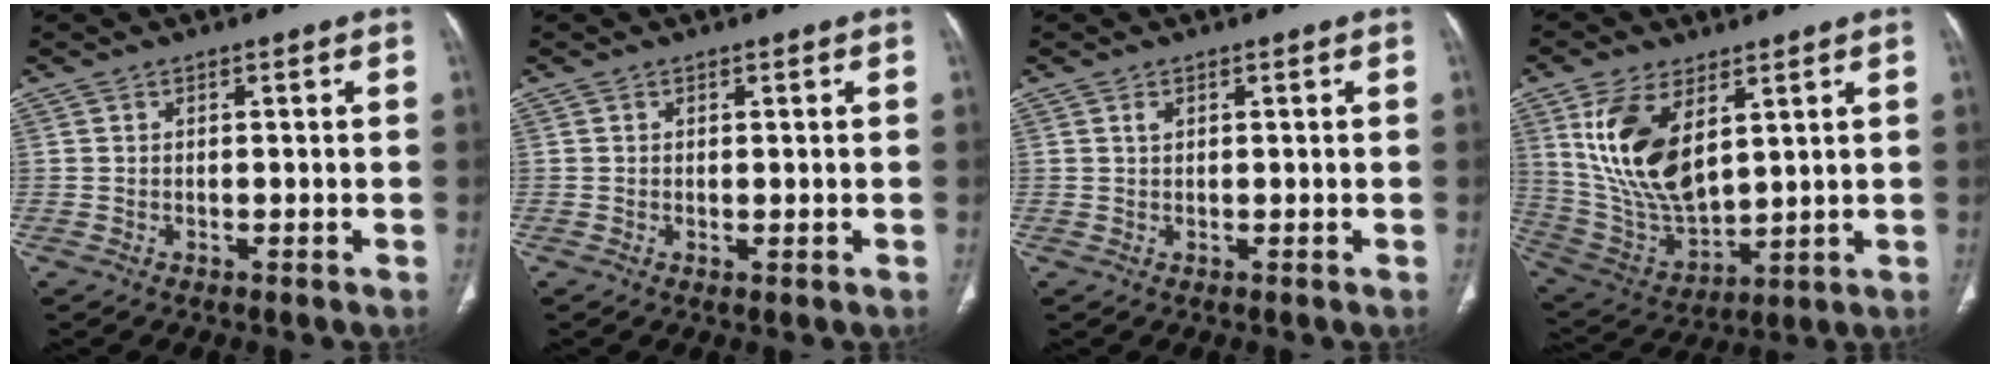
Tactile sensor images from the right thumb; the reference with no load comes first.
{"total": 0.5, "force": [0.0, 0.3, 0.4], "torque": [-0.014, -0.004, 0.003]}
{"total": 0.8, "force": [0.4, 0.5, 0.6], "torque": [-0.013, 0.003, 0.010]}
{"total": 16.9, "force": [6.2, 8.7, 13.1], "torque": [-0.244, -0.028, 0.138]}